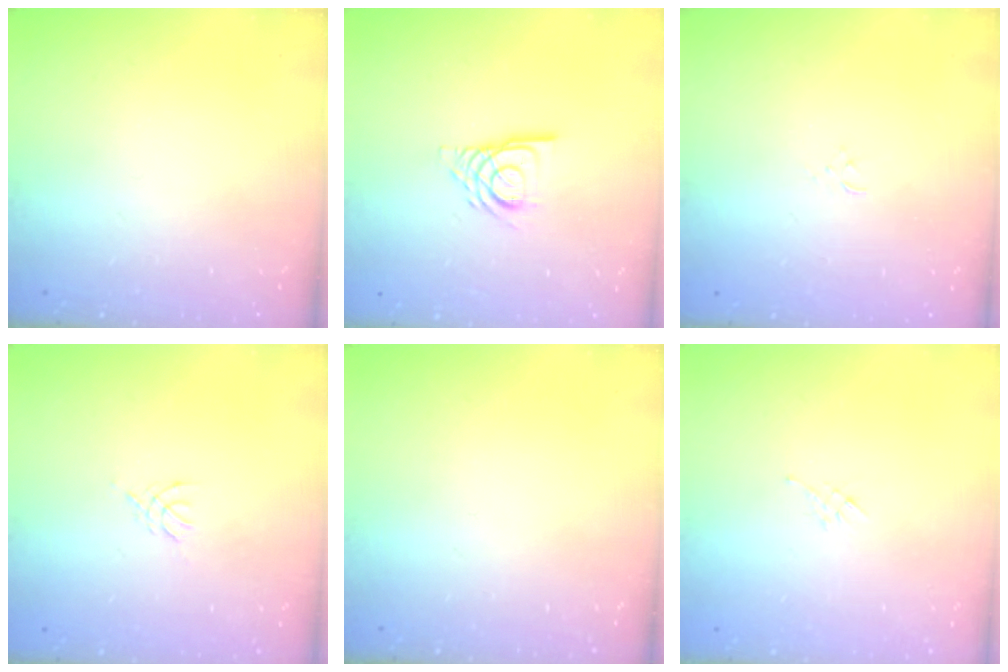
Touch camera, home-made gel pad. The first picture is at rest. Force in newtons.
{"total": 9.8, "press": 9.7, "slide": 1.2}
{"total": 2.4, "press": 2.4, "slide": 0.3}
{"total": 2.7, "press": 2.6, "slide": 0.6}
{"total": 0.0}
{"total": 3.5, "press": 3.4, "slide": 0.8}